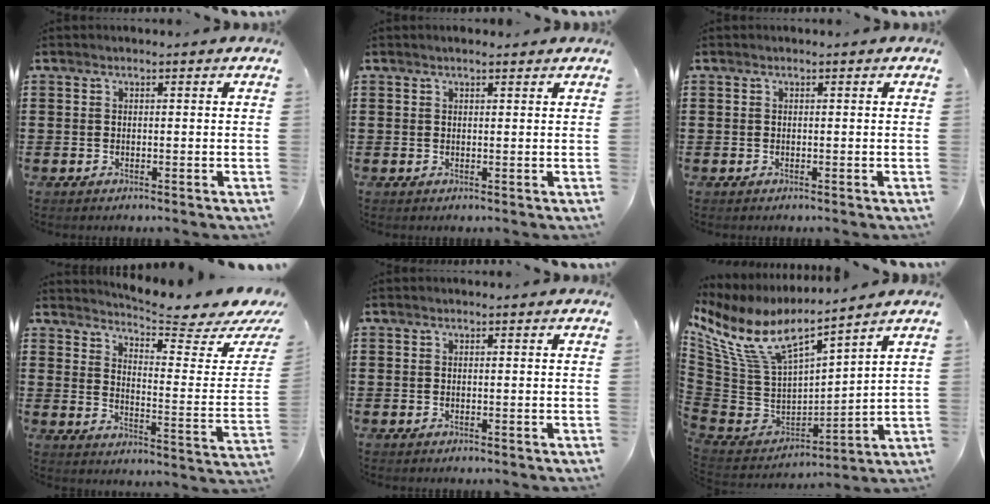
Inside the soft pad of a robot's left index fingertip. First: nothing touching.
{"total": 0.9, "force": [0.9, 0.1, 0.4], "torque": [-0.007, 0.001, 0.016]}
{"total": 0.0}
{"total": 5.5, "force": [4.9, 0.3, 2.6], "torque": [-0.060, -0.051, 0.078]}
{"total": 0.0}
{"total": 10.3, "force": [6.4, 4.0, 6.9], "torque": [-0.172, -0.043, 0.113]}